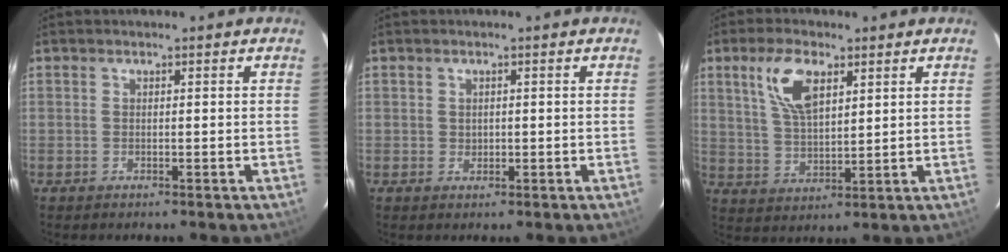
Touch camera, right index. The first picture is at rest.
{"total": 1.1, "force": [0.2, 1.0, 0.2], "torque": [0.002, 0.001, 0.005]}
{"total": 9.2, "force": [4.3, 4.1, 6.9], "torque": [-0.136, 0.011, 0.088]}